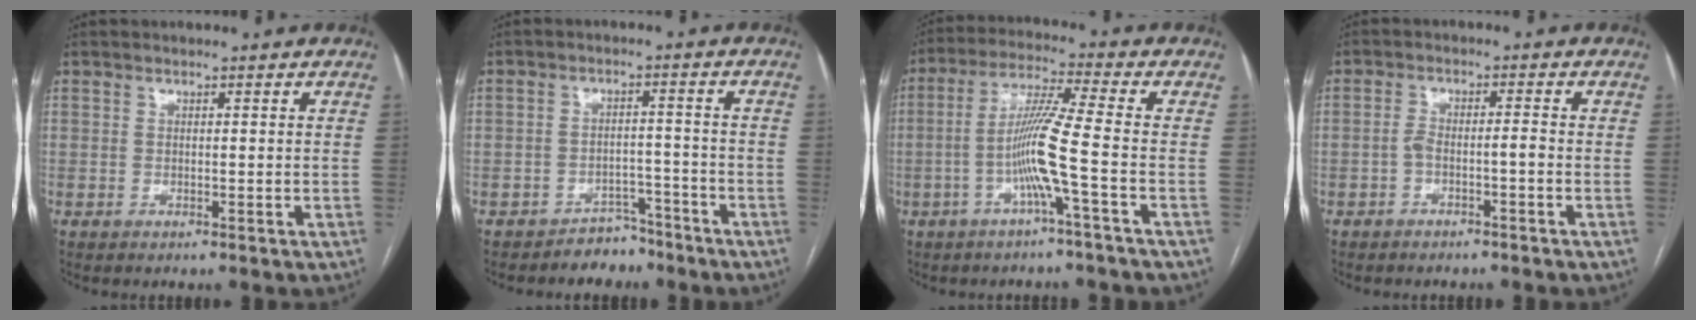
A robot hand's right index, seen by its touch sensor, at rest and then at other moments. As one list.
[{"total": 4.4, "force": [-3.6, 2.5, -0.1], "torque": [0.009, 0.016, -0.051]}, {"total": 8.7, "force": [-2.6, -1.5, 8.1], "torque": [-0.163, 0.008, -0.052]}, {"total": 2.7, "force": [-1.3, 0.5, 2.3], "torque": [-0.043, 0.014, -0.019]}]